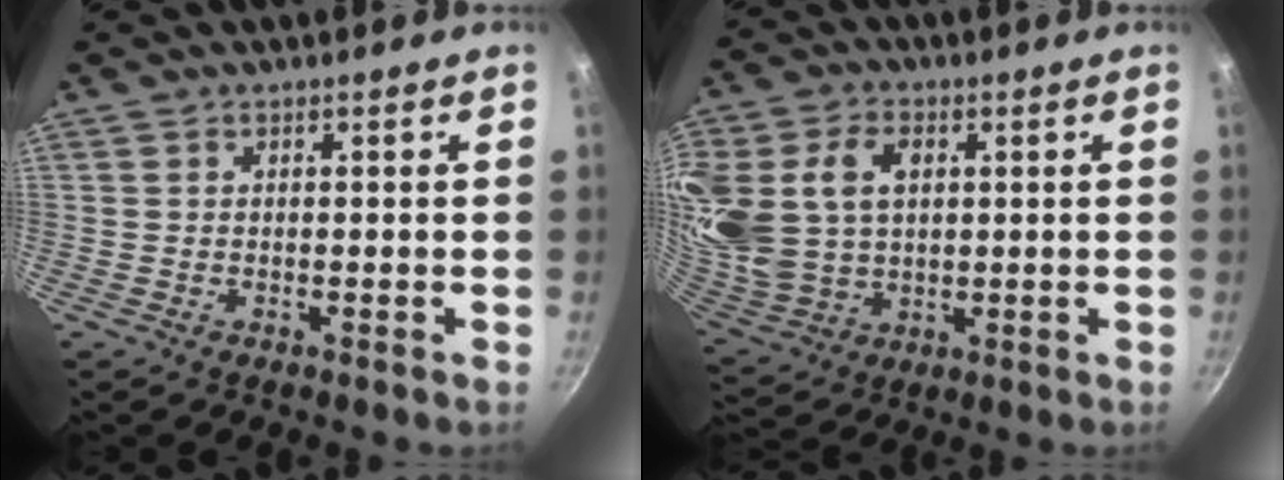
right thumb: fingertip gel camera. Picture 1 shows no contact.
{"total": 21.7, "force": [5.1, 15.8, 14.0], "torque": [-0.313, 0.011, 0.108]}